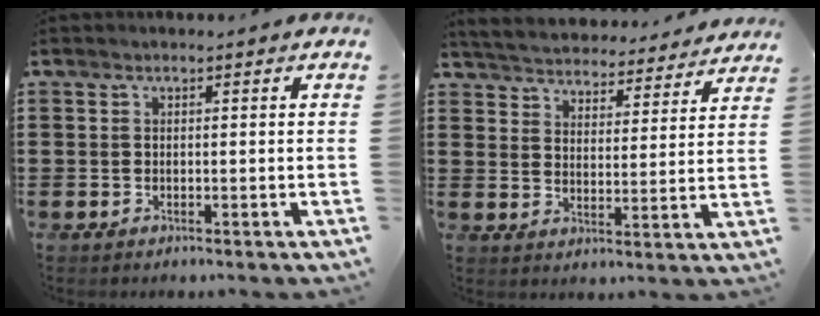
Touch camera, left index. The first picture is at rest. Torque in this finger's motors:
{"motor_torque": [1.26, -0.88, 0.57, 0.13]}